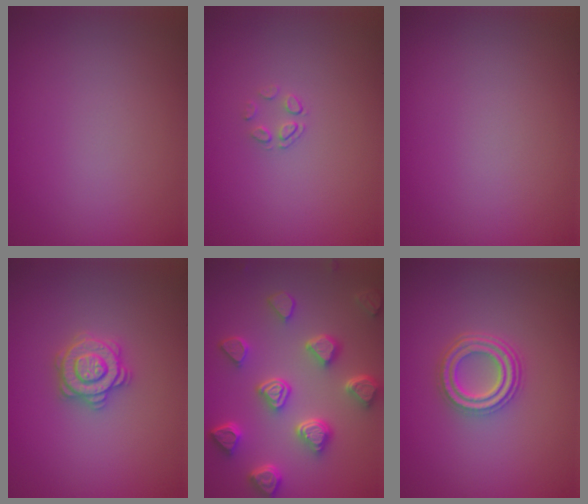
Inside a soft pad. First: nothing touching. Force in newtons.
{"total": 1.1, "press": 0.5, "slide": 1.0}
{"total": 0.0}
{"total": 3.3, "press": 3.3, "slide": 0.5}
{"total": 6.7, "press": 5.4, "slide": 3.9}
{"total": 3.8, "press": 3.0, "slide": 2.4}